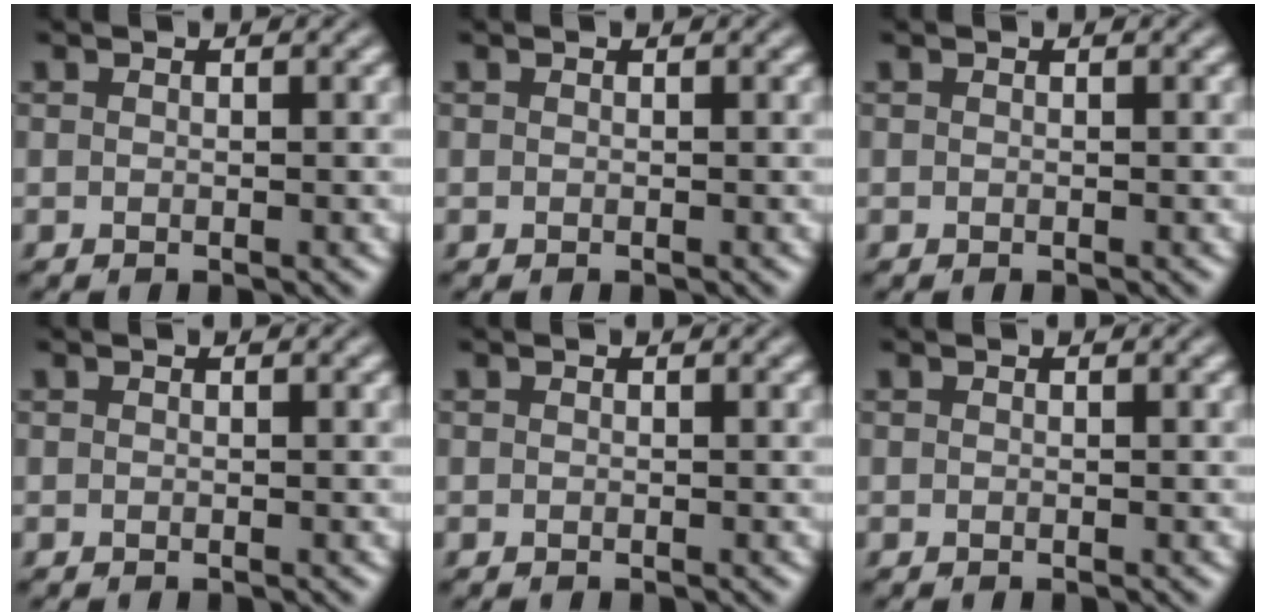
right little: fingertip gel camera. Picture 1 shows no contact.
{"total": 0.0}
{"total": 0.0}
{"total": 0.0}
{"total": 0.0}
{"total": 0.0}